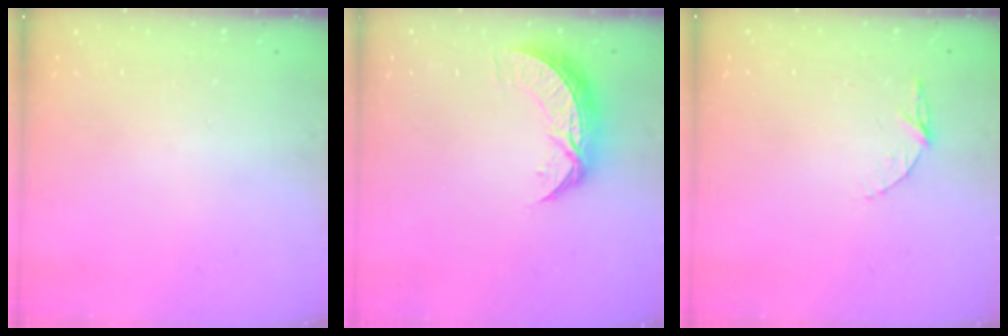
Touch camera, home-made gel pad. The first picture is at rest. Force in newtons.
{"total": 8.0, "press": 8.0, "slide": 0.7}
{"total": 5.2, "press": 5.1, "slide": 0.5}